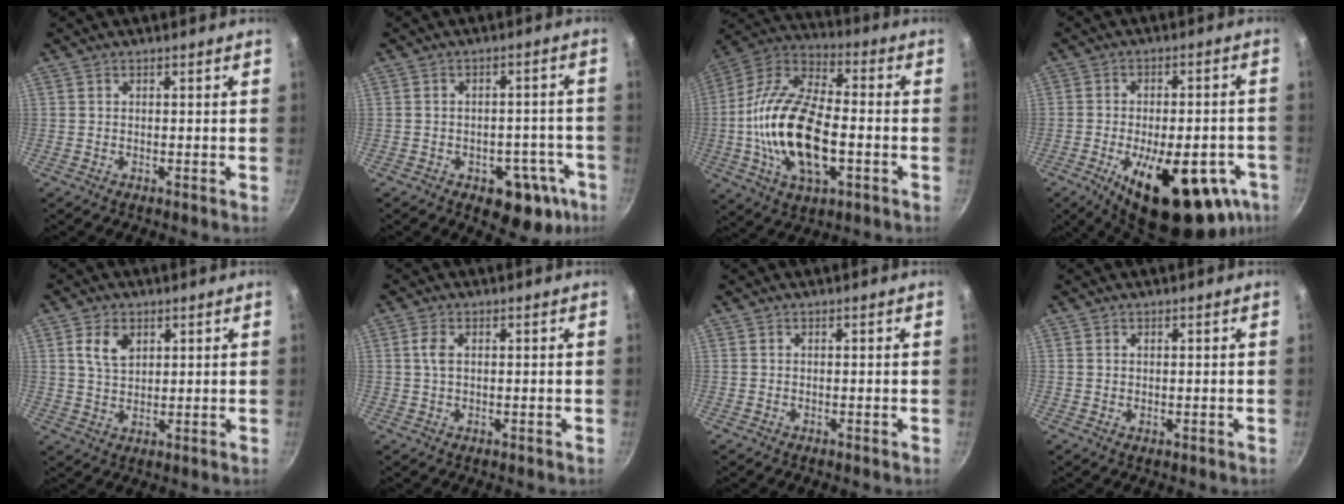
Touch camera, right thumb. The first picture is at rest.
{"total": 11.5, "force": [-5.4, 7.3, 7.1], "torque": [-0.029, 0.039, -0.054]}
{"total": 21.9, "force": [-3.7, 11.0, 18.5], "torque": [-0.346, 0.032, -0.080]}
{"total": 23.5, "force": [-9.8, 10.4, 18.7], "torque": [-0.232, 0.012, -0.126]}
{"total": 5.7, "force": [2.3, 3.7, 3.6], "torque": [-0.057, -0.008, 0.044]}
{"total": 2.7, "force": [0.6, 1.5, 2.2], "torque": [-0.048, 0.004, 0.011]}
{"total": 0.0}
{"total": 0.6, "force": [0.3, 0.4, 0.3], "torque": [-0.001, -0.006, 0.002]}